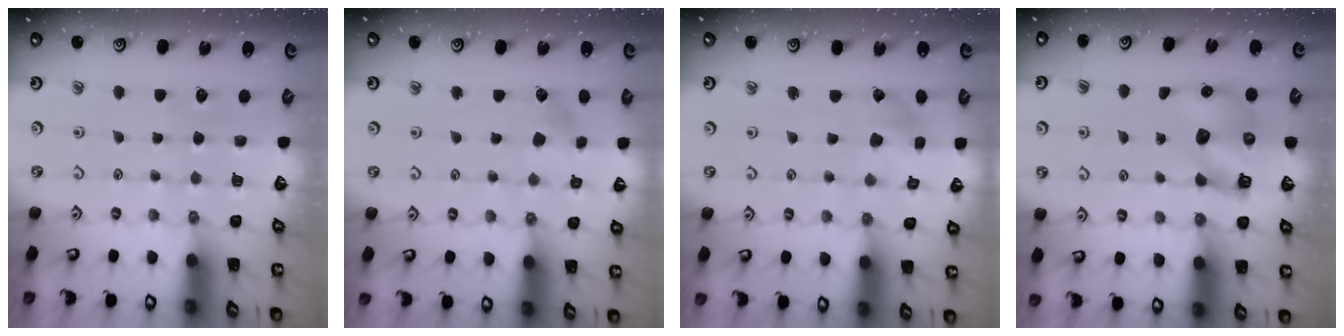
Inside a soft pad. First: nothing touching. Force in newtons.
{"total": 1.8, "press": 1.8, "slide": 0.3}
{"total": 2.8, "press": 2.8, "slide": 0.1}
{"total": 6.8, "press": 6.8, "slide": 0.6}